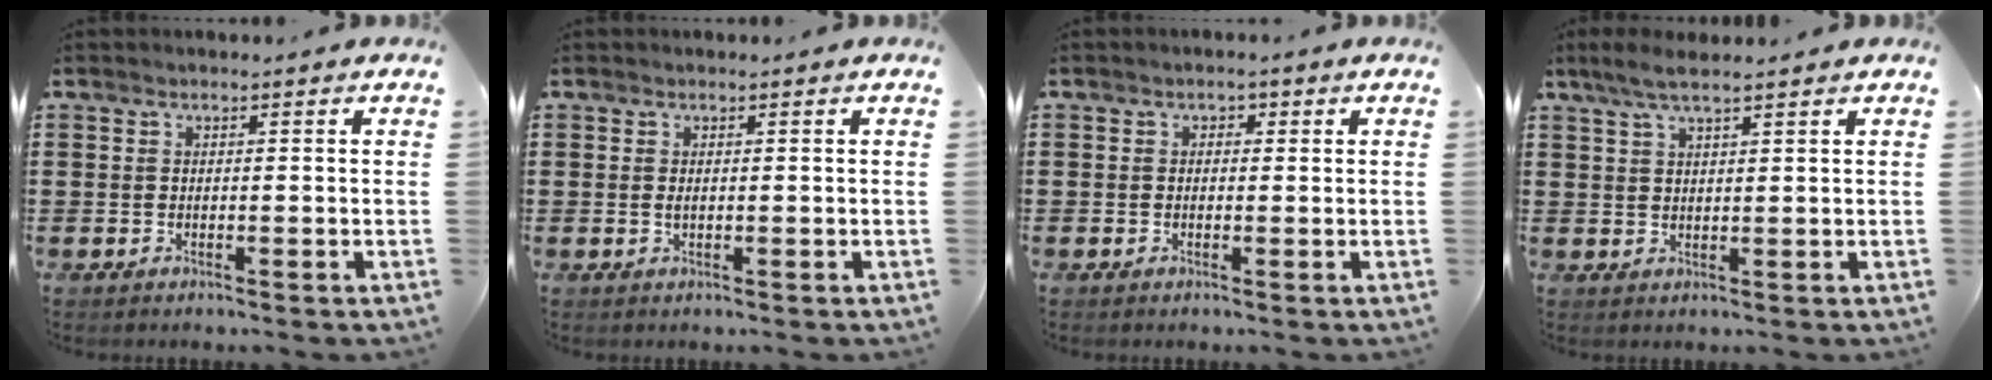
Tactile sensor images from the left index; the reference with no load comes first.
{"total": 0.8, "force": [0.0, 0.3, 0.8], "torque": [-0.017, 0.000, 0.001]}
{"total": 1.1, "force": [-0.3, 1.0, 0.4], "torque": [-0.010, 0.005, -0.008]}
{"total": 3.9, "force": [2.8, 0.5, 2.7], "torque": [-0.057, 0.004, 0.052]}